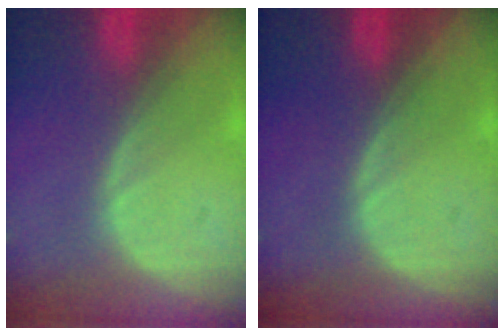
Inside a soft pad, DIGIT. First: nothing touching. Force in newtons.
{"total": 0.0}